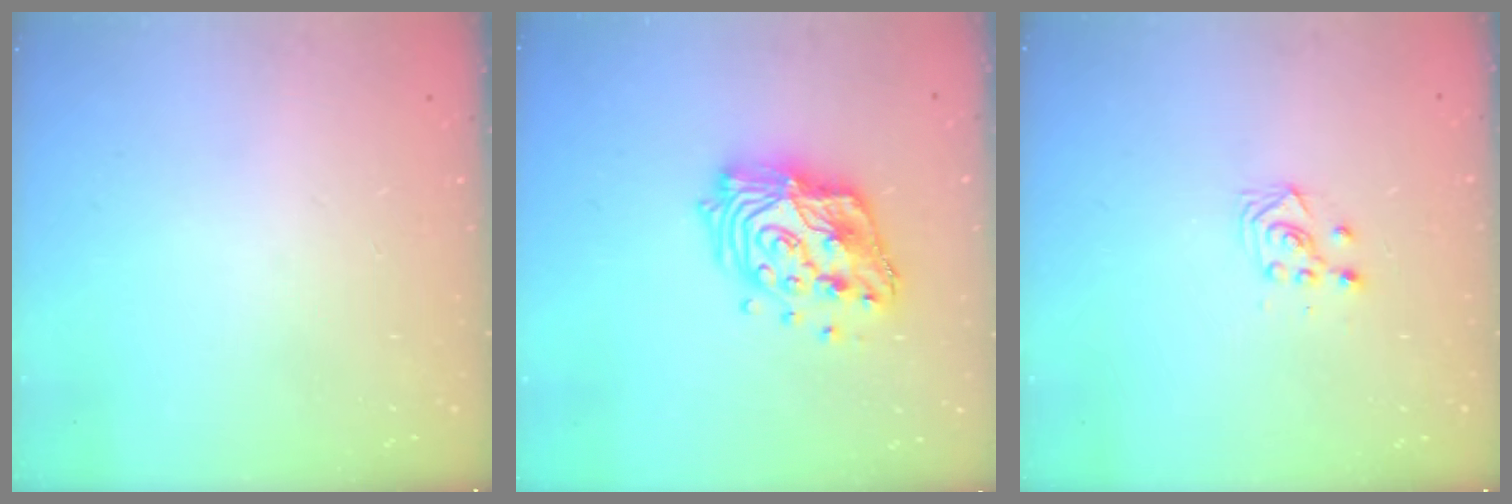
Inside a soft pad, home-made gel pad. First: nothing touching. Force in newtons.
{"total": 15.9, "press": 15.9, "slide": 1.0}
{"total": 3.1, "press": 2.9, "slide": 0.9}